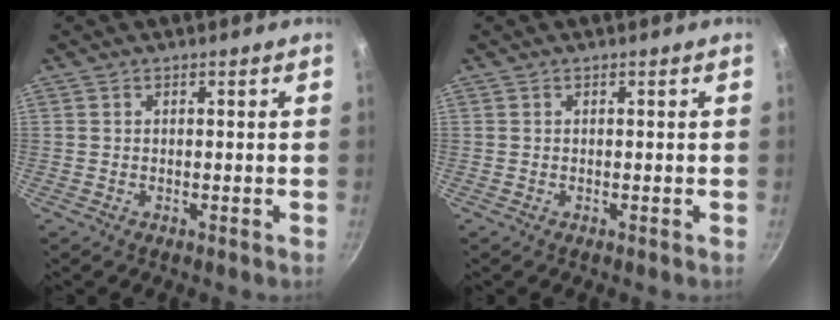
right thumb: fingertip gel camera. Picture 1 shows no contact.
{"total": 0.0}